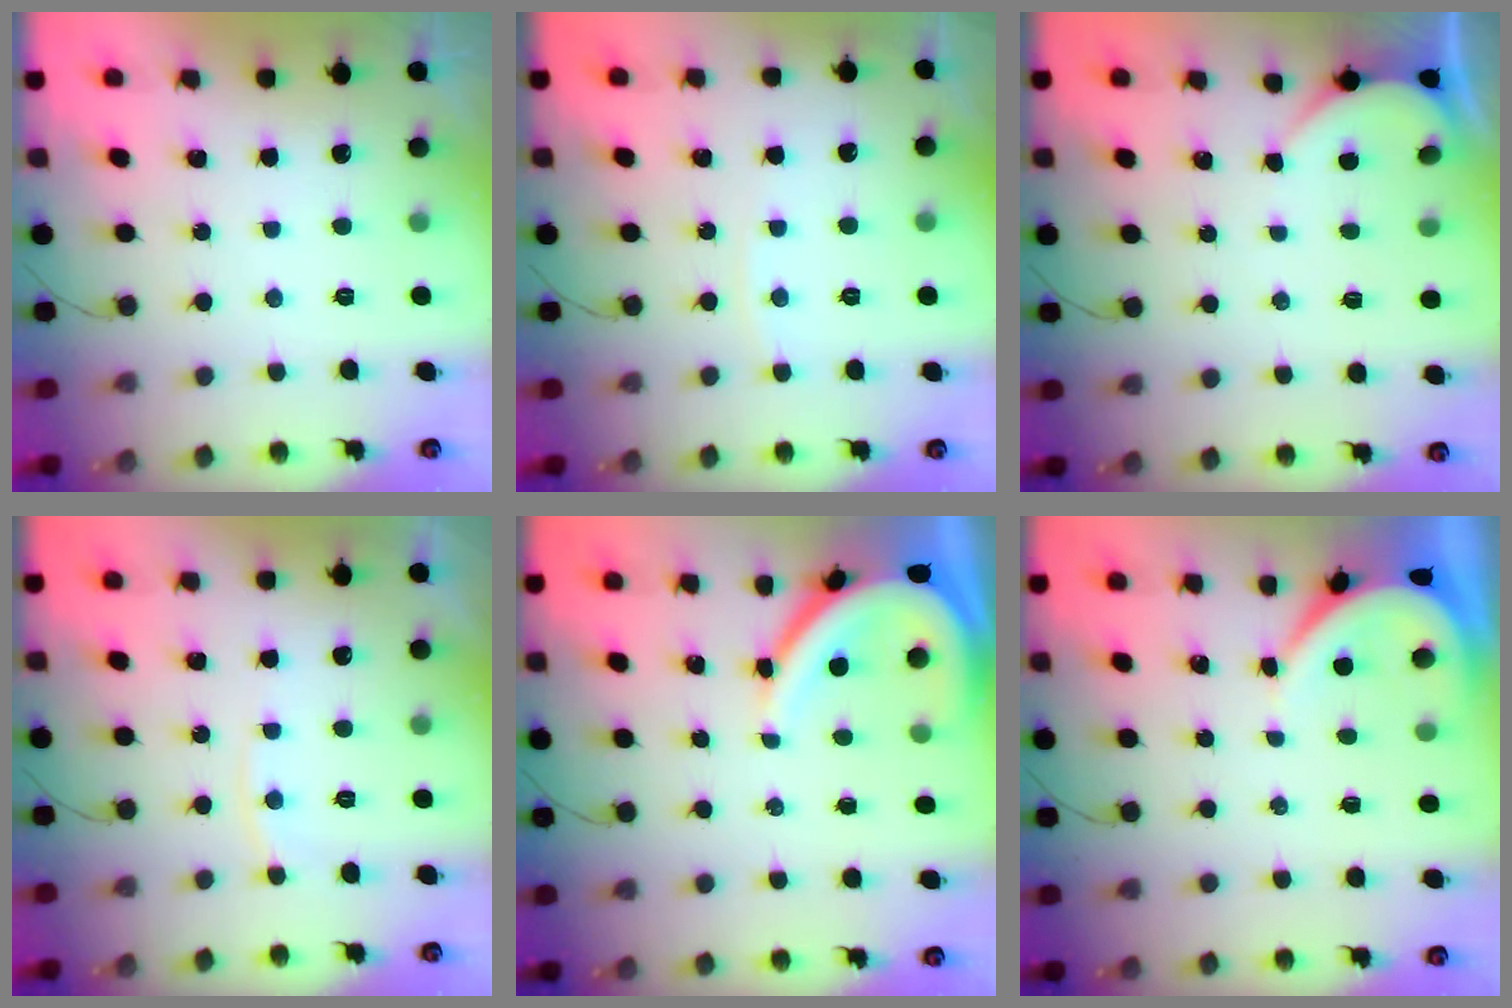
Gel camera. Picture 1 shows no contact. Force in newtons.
{"total": 3.5, "press": 3.4, "slide": 0.5}
{"total": 1.3, "press": 1.3, "slide": 0.1}
{"total": 5.2, "press": 5.2, "slide": 0.6}
{"total": 8.8, "press": 8.8, "slide": 0.8}
{"total": 3.5, "press": 3.5, "slide": 0.5}